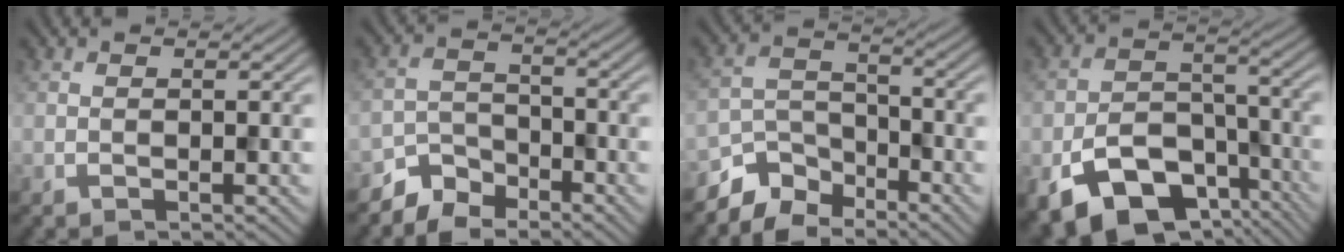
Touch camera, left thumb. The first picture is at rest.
{"total": 4.3, "force": [-3.7, 2.0, 0.9], "torque": [-0.016, 0.002, -0.084]}
{"total": 6.4, "force": [-5.4, 3.1, 1.7], "torque": [-0.038, -0.002, -0.118]}
{"total": 12.6, "force": [-7.2, 7.5, 7.2], "torque": [-0.139, -0.024, -0.121]}